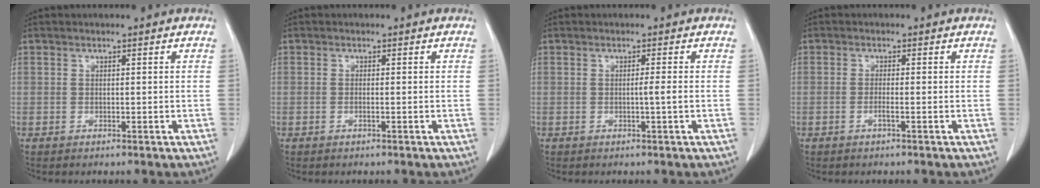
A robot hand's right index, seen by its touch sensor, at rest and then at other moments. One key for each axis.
{"total": 0.5, "fx": -0.2, "fy": 0.0, "fz": 0.5, "tx": -0.010, "ty": 0.000, "tz": -0.002}
{"total": 1.3, "fx": -0.3, "fy": -0.5, "fz": 1.2, "tx": -0.016, "ty": 0.000, "tz": -0.005}
{"total": 1.2, "fx": -0.5, "fy": -0.1, "fz": 1.1, "tx": -0.021, "ty": 0.000, "tz": -0.010}